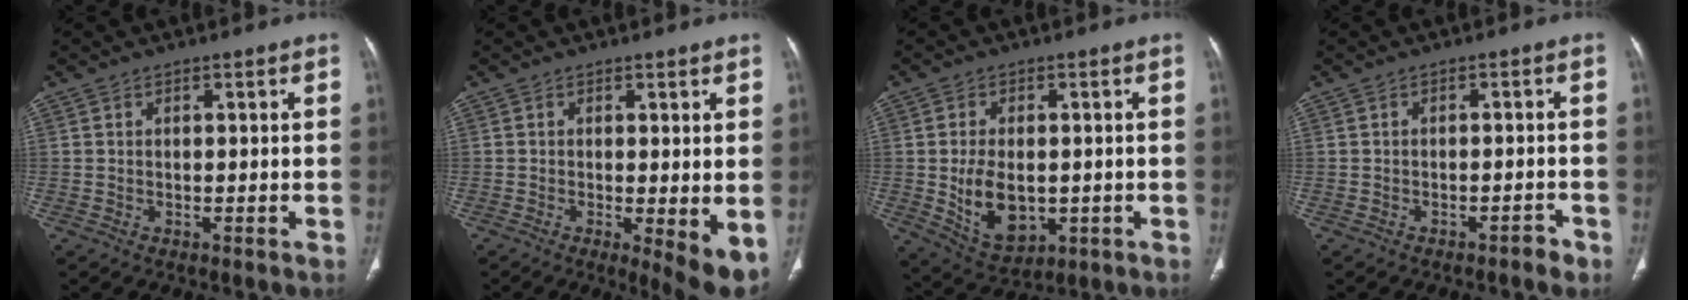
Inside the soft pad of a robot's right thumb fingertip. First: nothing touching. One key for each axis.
{"total": 6.5, "fx": -0.9, "fy": 1.8, "fz": 6.1, "tx": -0.086, "ty": -0.020, "tz": -0.014}
{"total": 10.2, "fx": -1.2, "fy": 6.5, "fz": 7.8, "tx": -0.115, "ty": -0.006, "tz": -0.001}
{"total": 2.0, "fx": -1.6, "fy": 0.7, "fz": 0.9, "tx": -0.011, "ty": 0.015, "tz": -0.021}